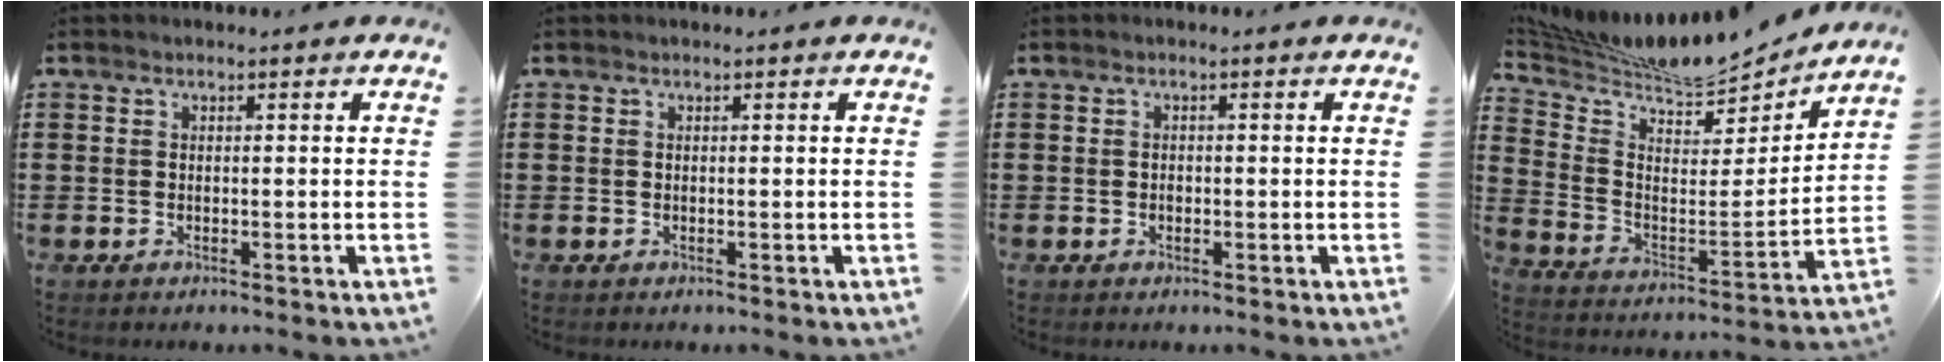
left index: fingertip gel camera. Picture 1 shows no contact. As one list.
[{"total": 0.0}, {"total": 0.7, "force": [-0.2, 0.4, 0.5], "torque": [-0.013, 0.000, -0.003]}, {"total": 7.7, "force": [7.4, 0.6, 2.1], "torque": [-0.074, -0.060, 0.122]}]